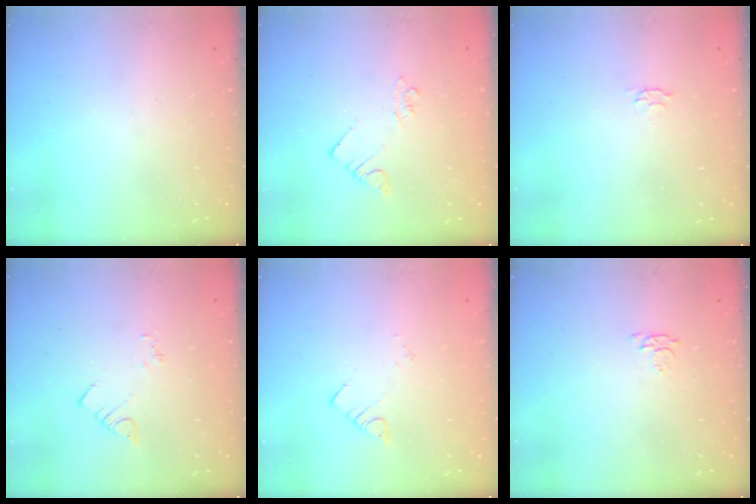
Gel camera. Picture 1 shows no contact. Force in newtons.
{"total": 1.4, "press": 1.4, "slide": 0.1}
{"total": 2.9, "press": 2.9, "slide": 0.4}
{"total": 2.9, "press": 2.8, "slide": 0.4}
{"total": 2.0, "press": 2.0, "slide": 0.1}
{"total": 4.2, "press": 4.2, "slide": 0.7}